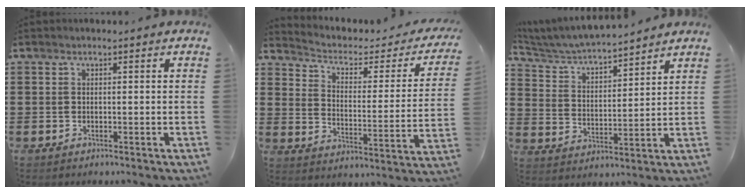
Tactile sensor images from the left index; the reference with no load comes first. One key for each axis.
{"total": 2.6, "fx": 1.5, "fy": 1.4, "fz": 1.5, "tx": -0.043, "ty": -0.014, "tz": 0.017}
{"total": 4.7, "fx": 4.5, "fy": 0.2, "fz": 1.2, "tx": -0.046, "ty": -0.034, "tz": 0.072}